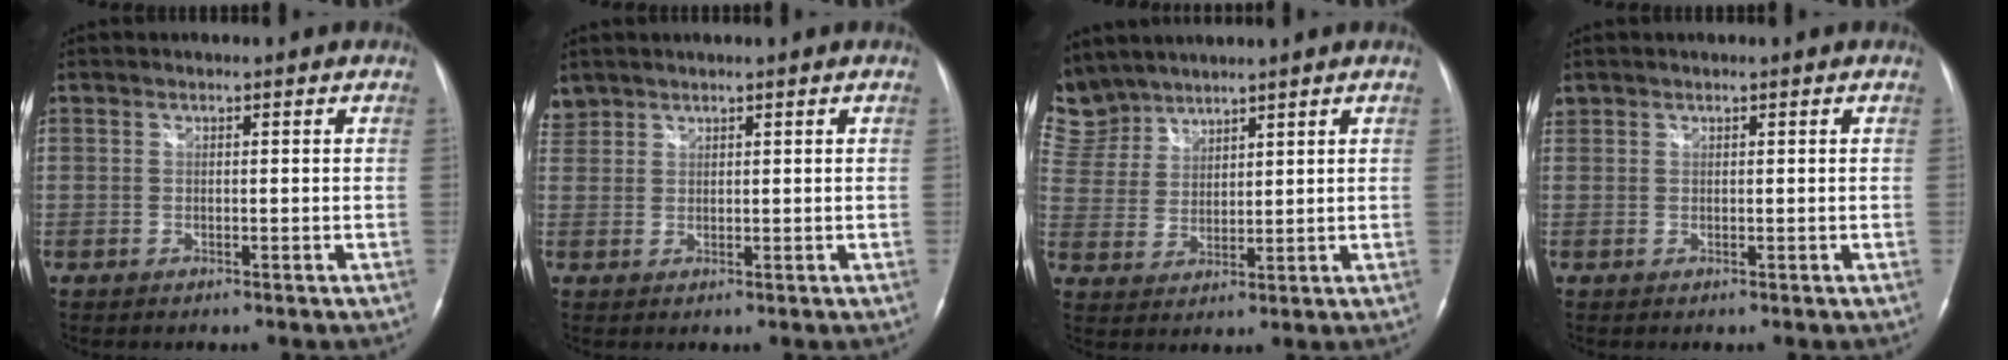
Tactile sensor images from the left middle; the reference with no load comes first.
{"total": 2.3, "force": [2.0, 1.0, -0.2], "torque": [0.001, 0.014, 0.042]}
{"total": 9.6, "force": [8.7, 4.2, 0.7], "torque": [-0.037, 0.016, 0.192]}
{"total": 0.9, "force": [0.7, 0.6, 0.0], "torque": [0.000, 0.015, 0.014]}